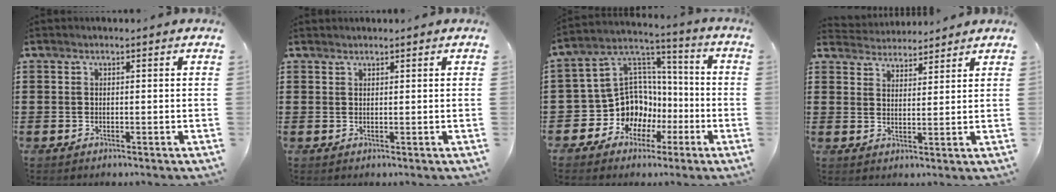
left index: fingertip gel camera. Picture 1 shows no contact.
{"total": 0.8, "force": [0.7, 0.3, 0.0], "torque": [-0.002, -0.001, 0.016]}
{"total": 11.1, "force": [-3.2, 10.1, 3.3], "torque": [-0.112, -0.004, -0.051]}
{"total": 3.6, "force": [3.5, 0.6, -0.4], "torque": [-0.007, -0.011, 0.066]}